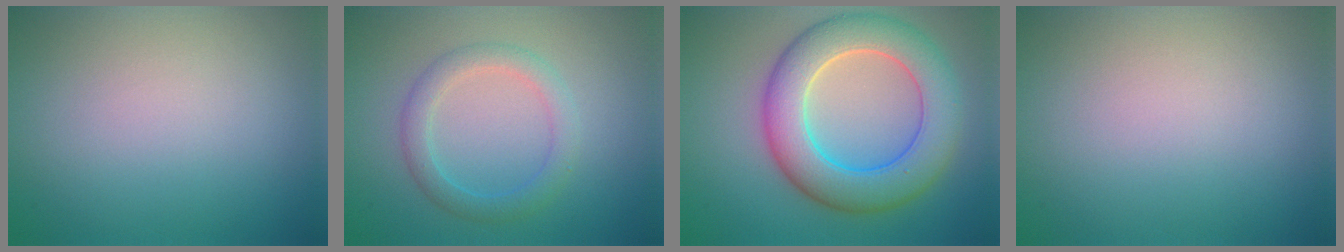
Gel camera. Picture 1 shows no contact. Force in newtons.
{"total": 2.7, "press": 2.7, "slide": 0.1}
{"total": 8.3, "press": 8.3, "slide": 0.6}
{"total": 0.0}